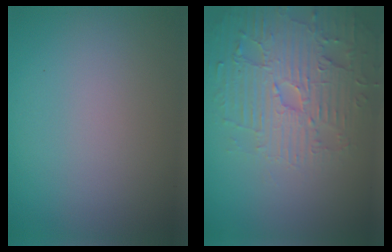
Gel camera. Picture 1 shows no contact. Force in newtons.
{"total": 4.8, "press": 4.7, "slide": 0.6}